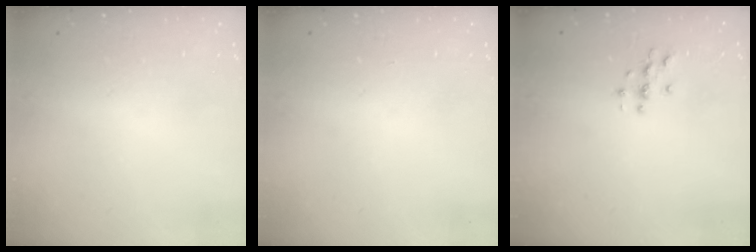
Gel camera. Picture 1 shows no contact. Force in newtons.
{"total": 0.0}
{"total": 2.9, "press": 2.9, "slide": 0.3}